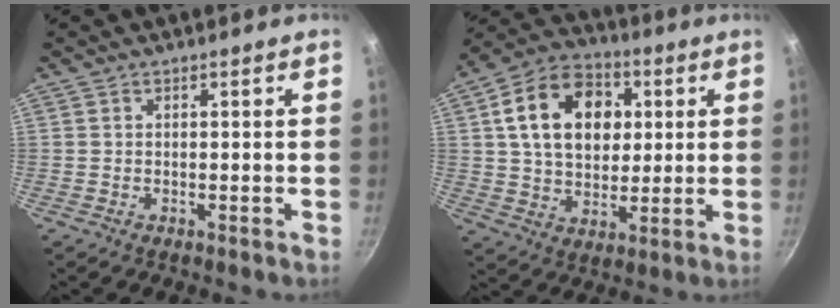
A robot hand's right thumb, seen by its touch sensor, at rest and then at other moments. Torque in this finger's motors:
{"motor_torque": [-0.34, 2.92, 1.64, 0.46, 0.49]}